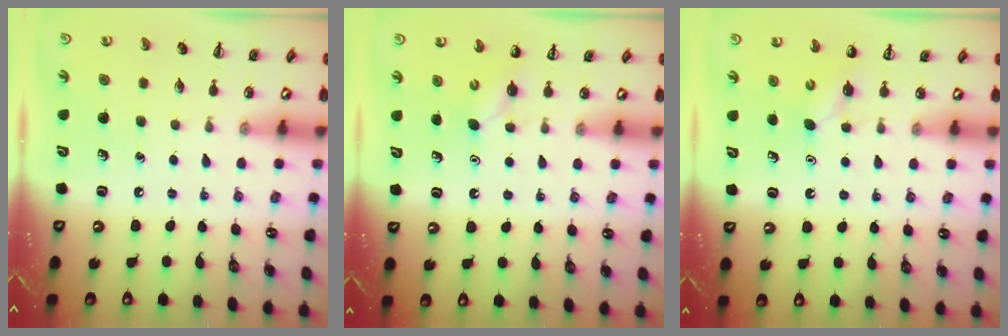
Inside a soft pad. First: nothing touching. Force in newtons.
{"total": 2.3, "press": 2.2, "slide": 0.7}
{"total": 2.3, "press": 2.2, "slide": 0.7}